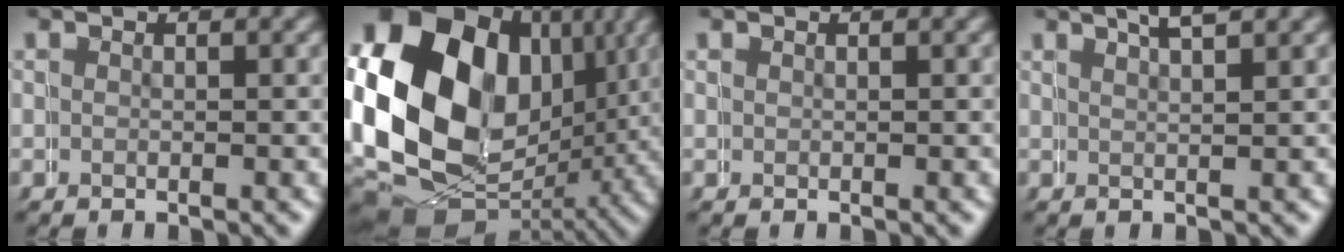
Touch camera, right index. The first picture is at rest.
{"total": 25.2, "force": [1.8, 20.0, 15.2], "torque": [-0.301, -0.048, 0.041]}
{"total": 0.0}
{"total": 2.8, "force": [2.3, -0.7, 1.4], "torque": [-0.008, 0.013, 0.039]}